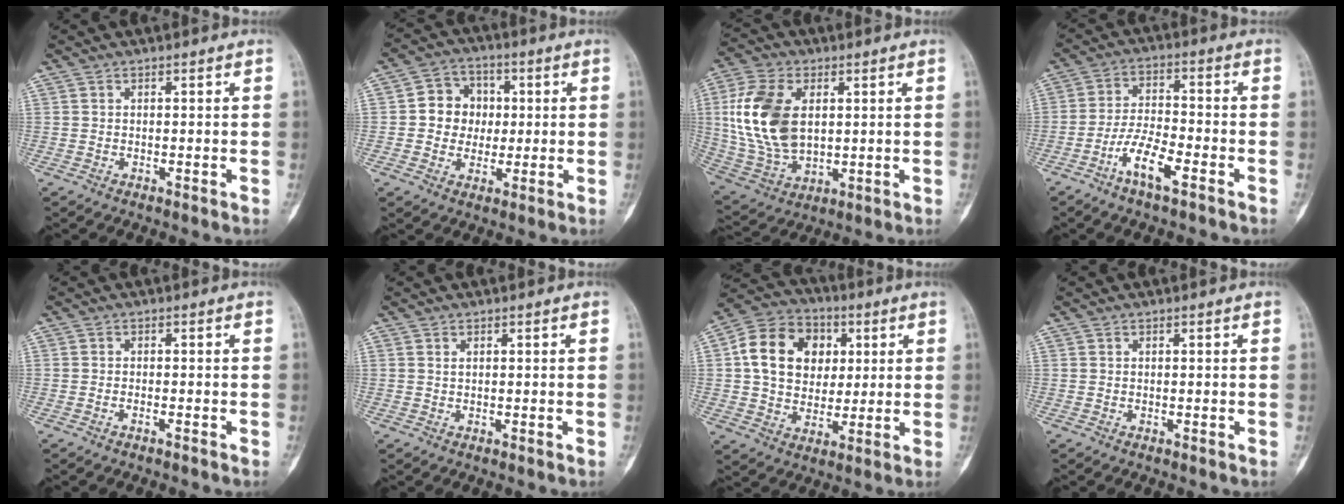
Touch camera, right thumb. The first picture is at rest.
{"total": 8.5, "force": [0.6, 7.6, 3.8], "torque": [-0.014, 0.011, 0.001]}
{"total": 17.0, "force": [2.8, 10.6, 13.0], "torque": [-0.260, -0.008, 0.064]}
{"total": 7.9, "force": [-4.5, 2.1, 6.1], "torque": [-0.122, 0.028, -0.087]}
{"total": 0.8, "force": [-0.6, 0.1, 0.5], "torque": [-0.012, 0.008, -0.010]}
{"total": 0.6, "force": [0.3, 0.3, 0.4], "torque": [-0.009, 0.003, 0.008]}
{"total": 16.1, "force": [3.4, 12.6, 9.4], "torque": [-0.134, 0.008, 0.054]}
{"total": 0.0}